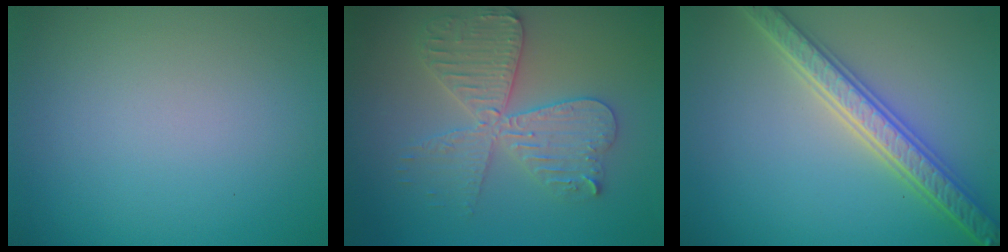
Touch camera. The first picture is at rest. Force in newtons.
{"total": 5.0, "press": 5.0, "slide": 0.6}
{"total": 5.5, "press": 5.4, "slide": 1.1}